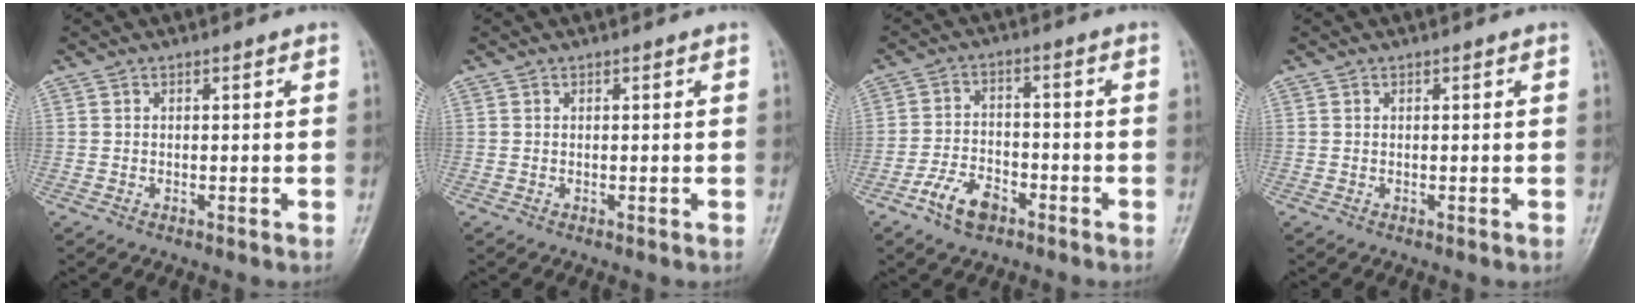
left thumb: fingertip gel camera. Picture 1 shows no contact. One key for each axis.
{"total": 0.0}
{"total": 7.1, "fx": -4.3, "fy": 4.0, "fz": 4.0, "tx": -0.066, "ty": 0.024, "tz": -0.079}
{"total": 0.0}